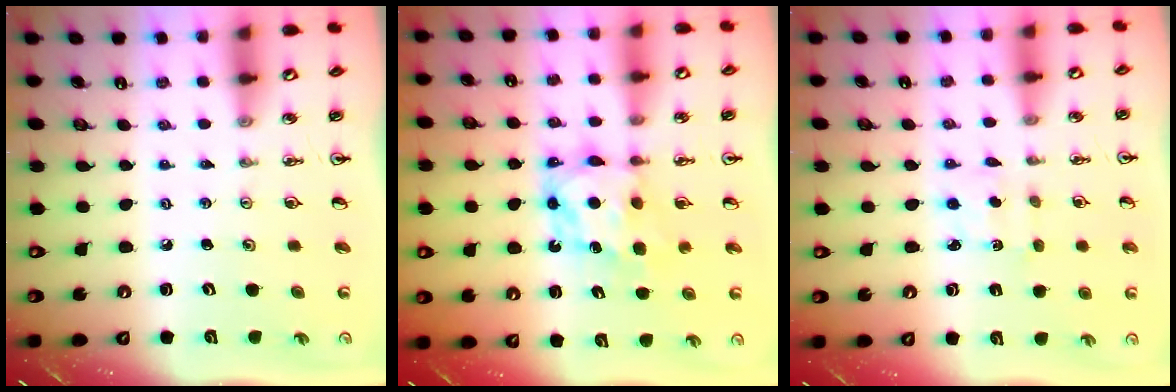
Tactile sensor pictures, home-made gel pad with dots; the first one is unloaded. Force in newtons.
{"total": 7.1, "press": 7.1, "slide": 0.2}
{"total": 1.8, "press": 1.7, "slide": 0.5}